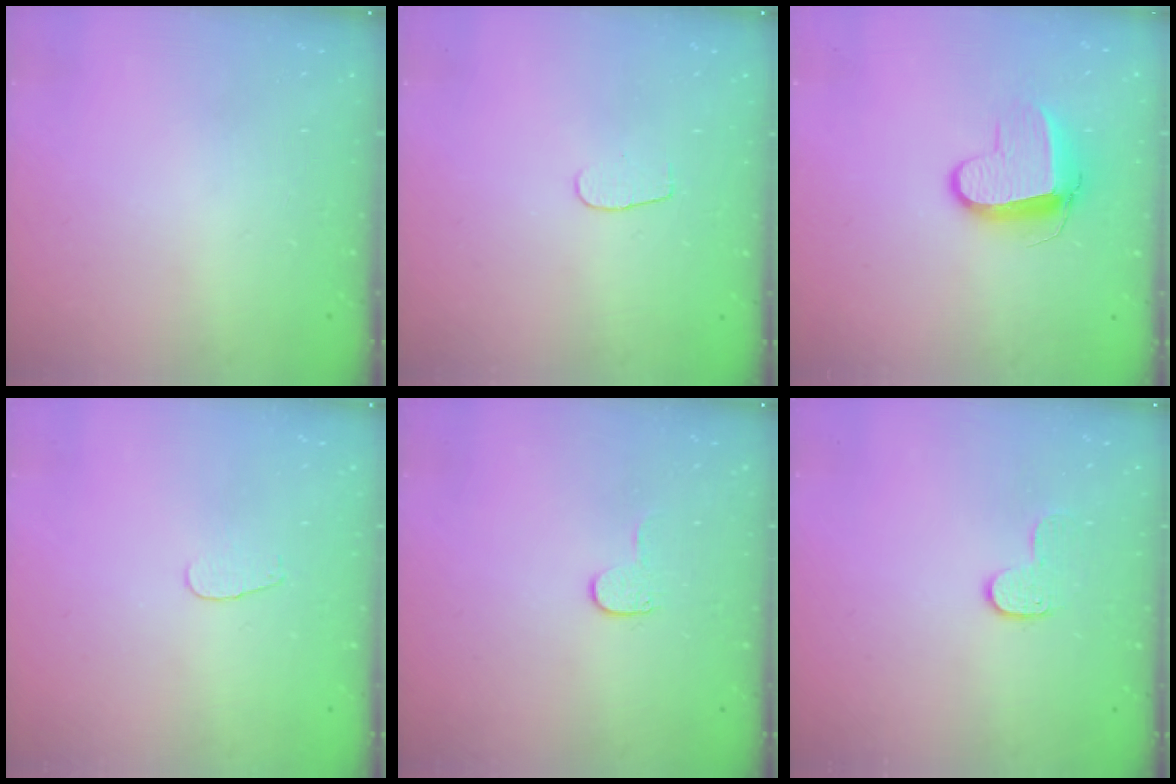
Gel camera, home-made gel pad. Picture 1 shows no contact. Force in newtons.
{"total": 3.6, "press": 3.6, "slide": 0.4}
{"total": 9.6, "press": 9.5, "slide": 0.9}
{"total": 3.4, "press": 3.4, "slide": 0.4}
{"total": 3.9, "press": 3.9, "slide": 0.4}
{"total": 6.1, "press": 6.1, "slide": 0.2}